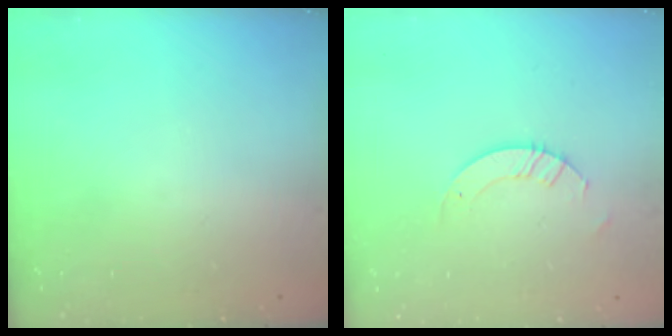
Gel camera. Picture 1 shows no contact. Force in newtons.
{"total": 2.6, "press": 2.6, "slide": 0.2}